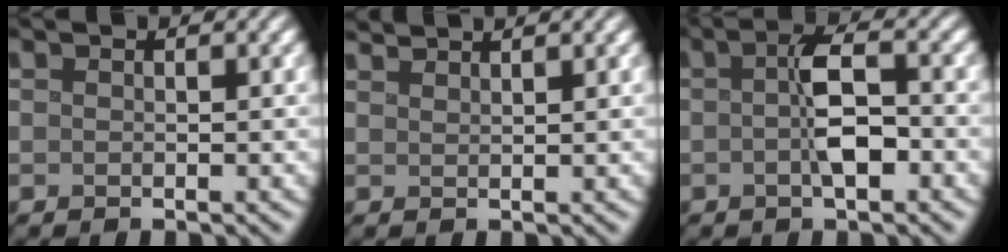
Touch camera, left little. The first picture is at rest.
{"total": 2.0, "force": [1.8, 0.2, 0.6], "torque": [-0.003, 0.005, 0.029]}
{"total": 3.8, "force": [-0.6, 1.4, 3.5], "torque": [-0.066, 0.006, -0.014]}